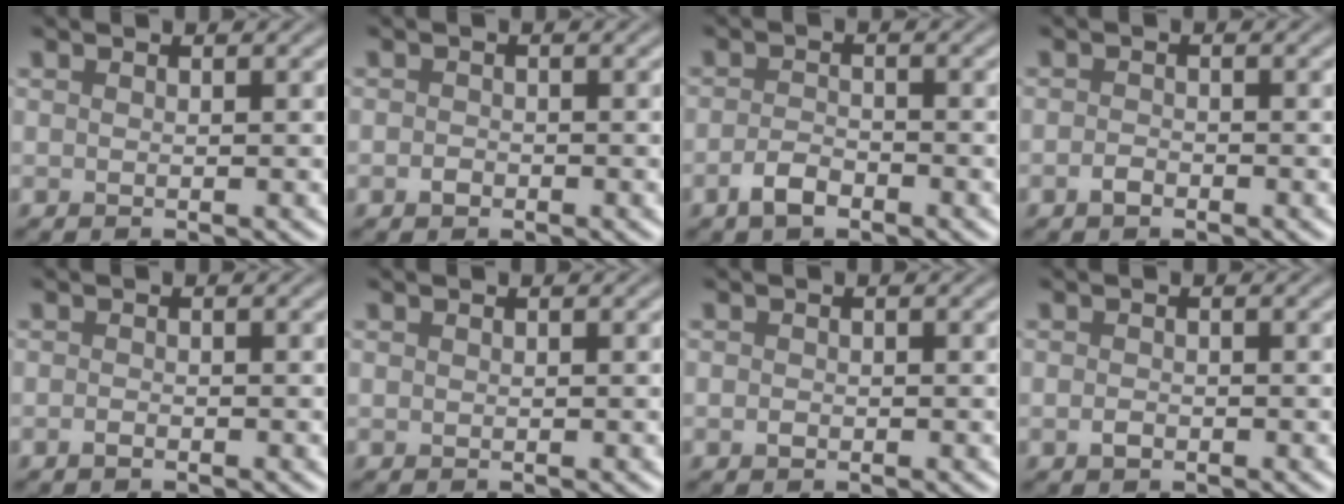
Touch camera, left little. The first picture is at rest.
{"total": 1.1, "force": [-0.6, 0.8, 0.4], "torque": [-0.004, -0.001, -0.018]}
{"total": 2.2, "force": [-1.6, 1.0, 1.2], "torque": [-0.023, 0.003, -0.035]}
{"total": 1.2, "force": [-0.9, 0.7, 0.5], "torque": [-0.009, 0.001, -0.020]}
{"total": 0.7, "force": [-0.6, 0.3, 0.3], "torque": [-0.007, 0.000, -0.014]}
{"total": 0.0}
{"total": 0.8, "force": [-0.3, 0.7, 0.3], "torque": [-0.005, -0.002, -0.011]}
{"total": 1.1, "force": [-0.5, 0.7, 0.6], "torque": [-0.011, -0.001, -0.014]}